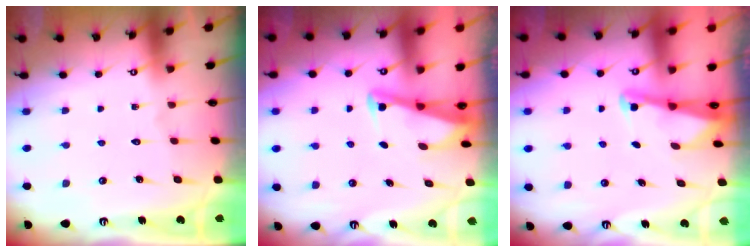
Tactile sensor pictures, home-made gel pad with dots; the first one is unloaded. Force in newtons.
{"total": 2.8, "press": 2.8, "slide": 0.4}
{"total": 2.2, "press": 2.2, "slide": 0.3}